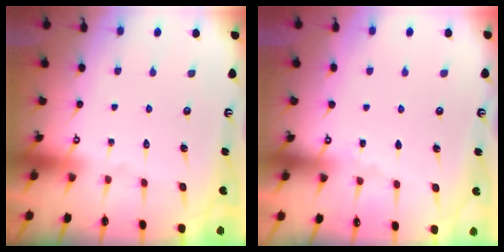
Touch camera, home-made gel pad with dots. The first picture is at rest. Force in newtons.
{"total": 3.8, "press": 3.7, "slide": 0.4}